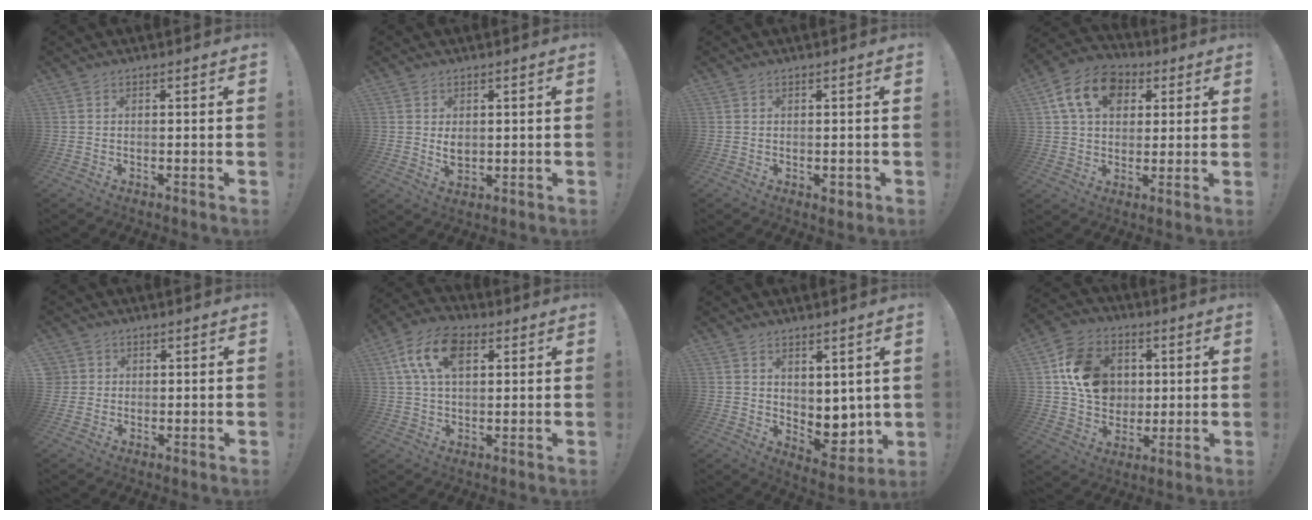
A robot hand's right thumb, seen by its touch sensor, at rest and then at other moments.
{"total": 3.6, "force": [0.6, 2.5, 2.6], "torque": [-0.026, -0.005, 0.009]}
{"total": 1.8, "force": [-0.4, 1.1, 1.3], "torque": [-0.016, 0.003, -0.006]}
{"total": 15.0, "force": [5.4, 11.0, 8.6], "torque": [-0.137, -0.005, 0.105]}
{"total": 3.1, "force": [1.0, 2.9, 0.3], "torque": [-0.011, 0.004, 0.019]}
{"total": 13.5, "force": [5.0, 8.1, 9.6], "torque": [-0.180, 0.002, 0.093]}
{"total": 6.4, "force": [1.4, 5.4, 3.1], "torque": [-0.020, -0.021, 0.038]}
{"total": 16.3, "force": [3.1, 13.5, 8.6], "torque": [-0.122, 0.002, 0.070]}